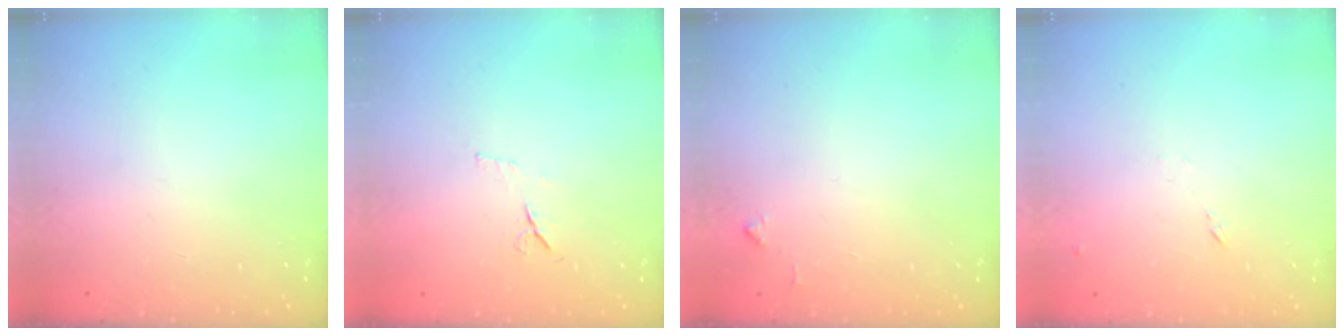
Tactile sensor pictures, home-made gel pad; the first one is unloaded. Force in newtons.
{"total": 6.2, "press": 6.2, "slide": 0.9}
{"total": 3.7, "press": 3.7, "slide": 0.5}
{"total": 7.2, "press": 7.1, "slide": 0.6}